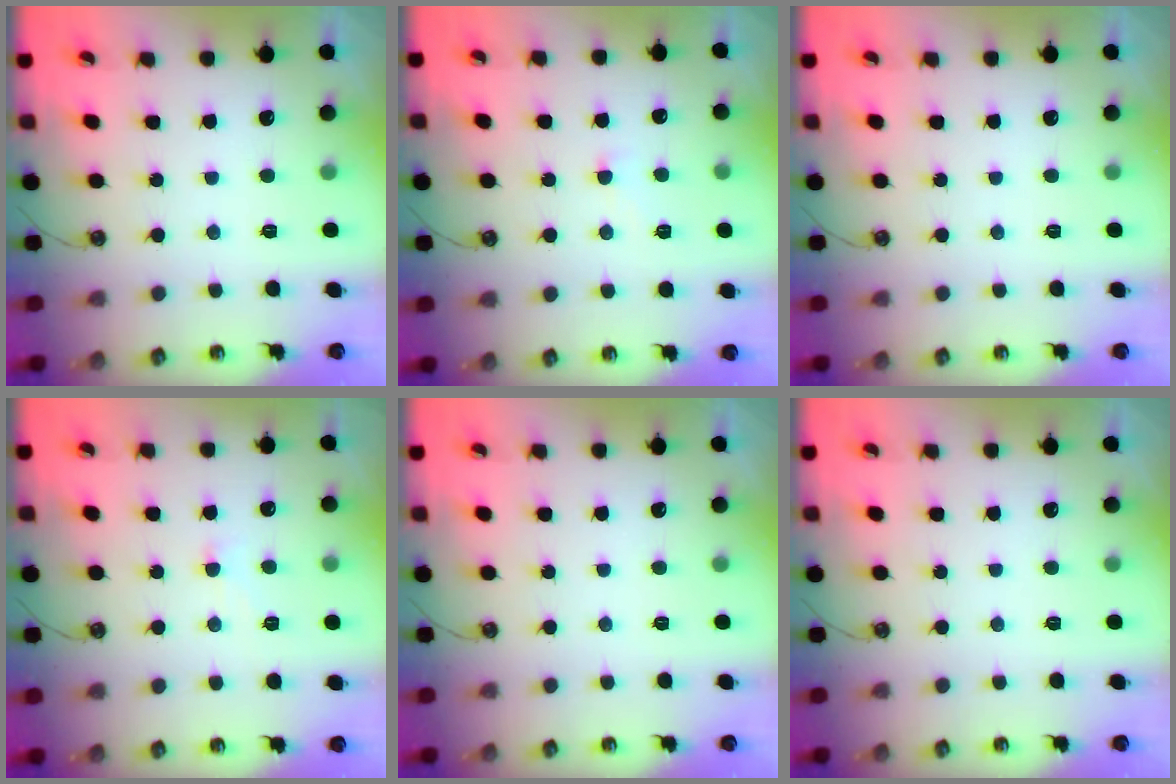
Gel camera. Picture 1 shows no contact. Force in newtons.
{"total": 3.5, "press": 3.5, "slide": 0.4}
{"total": 0.0}
{"total": 1.3, "press": 1.2, "slide": 0.5}
{"total": 0.0}
{"total": 0.0}